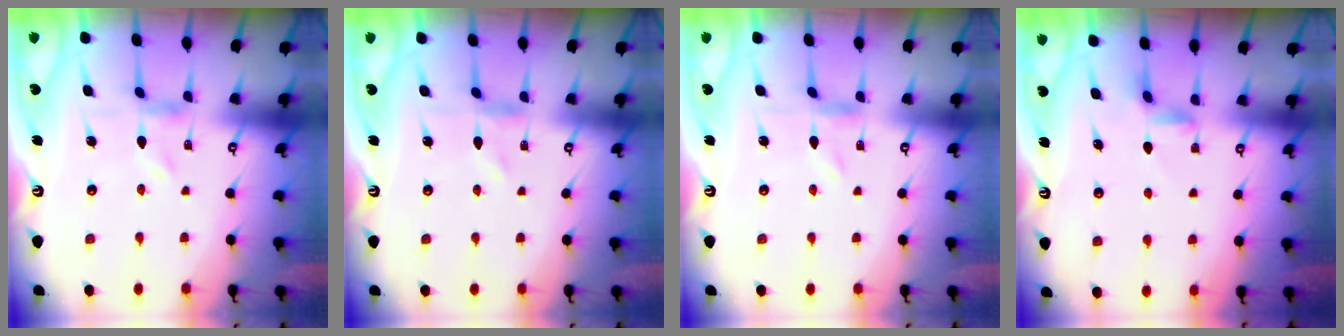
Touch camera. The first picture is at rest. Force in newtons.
{"total": 0.6, "press": 0.6, "slide": 0.2}
{"total": 0.0}
{"total": 2.4, "press": 2.4, "slide": 0.4}